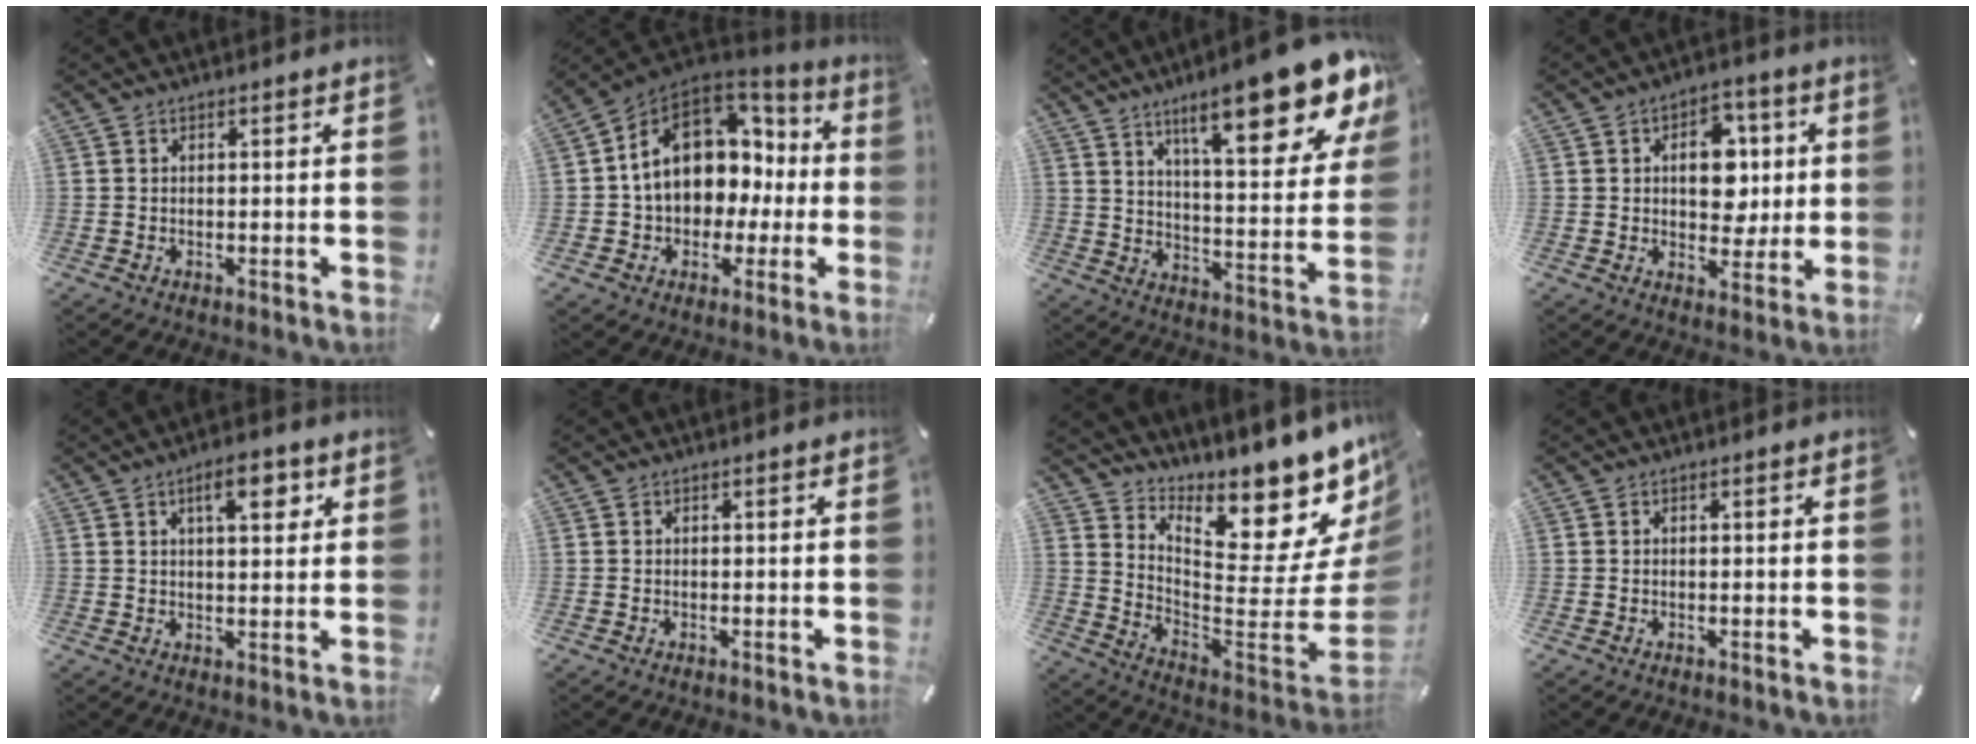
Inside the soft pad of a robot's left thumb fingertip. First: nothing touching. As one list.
[{"total": 15.0, "force": [3.0, 11.8, 8.7], "torque": [-0.163, -0.009, 0.059]}, {"total": 22.1, "force": [13.6, 6.6, 16.2], "torque": [-0.237, -0.084, 0.214]}, {"total": 10.7, "force": [1.7, 7.8, 7.2], "torque": [-0.086, -0.001, 0.023]}, {"total": 7.0, "force": [3.2, 2.7, 5.6], "torque": [-0.077, -0.008, 0.045]}, {"total": 0.0}, {"total": 15.0, "force": [12.7, 3.3, 7.2], "torque": [-0.050, -0.152, 0.194]}, {"total": 0.0}]